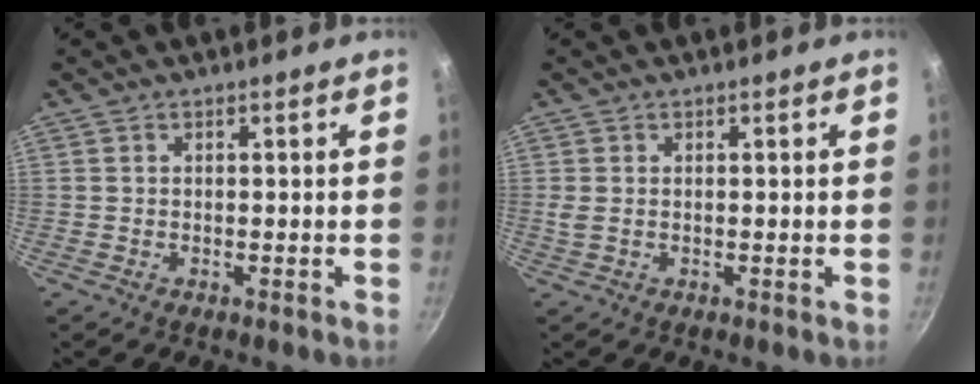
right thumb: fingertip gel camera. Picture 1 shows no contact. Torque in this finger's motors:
{"motor_torque": [-0.37, 0.37, 0.27, 0.10, 0.00]}